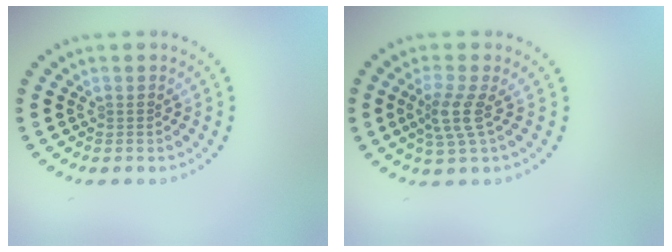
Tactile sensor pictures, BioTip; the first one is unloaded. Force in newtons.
{"total": 2.8, "press": 2.2, "slide": 1.7}